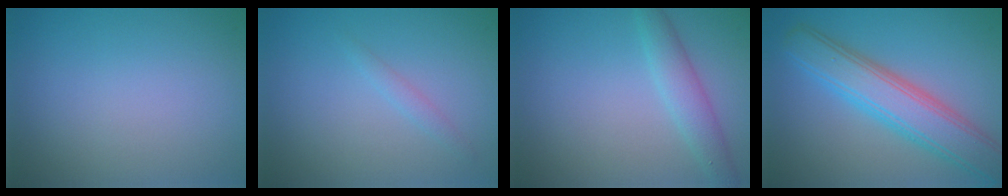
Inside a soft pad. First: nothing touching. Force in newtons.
{"total": 1.0, "press": 1.0, "slide": 0.1}
{"total": 2.5, "press": 2.5, "slide": 0.0}
{"total": 6.5, "press": 6.5, "slide": 0.3}